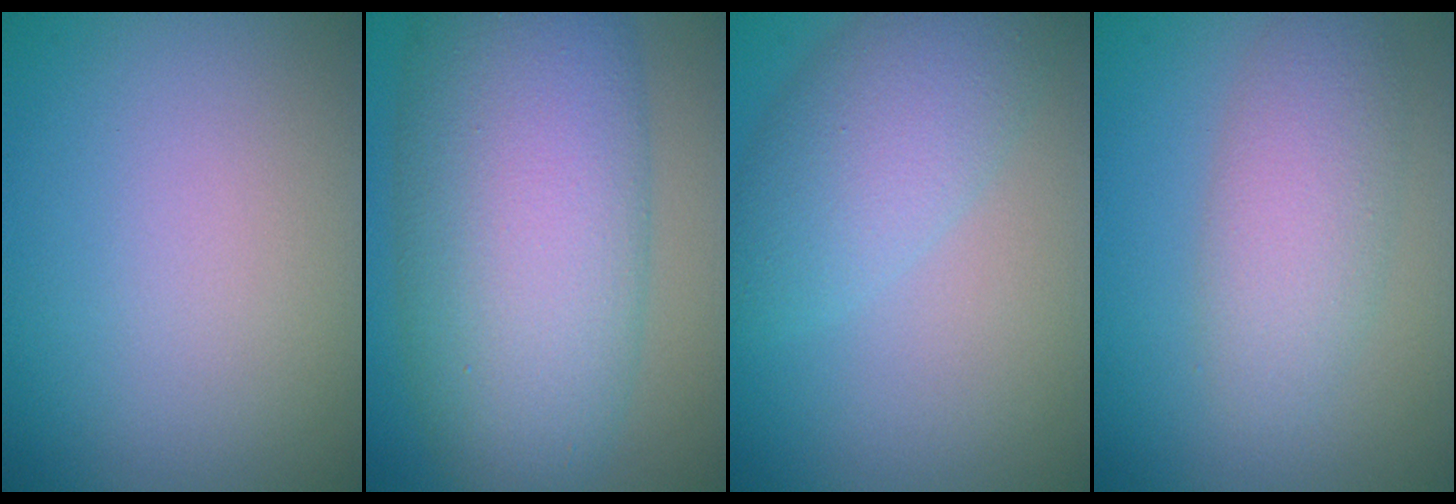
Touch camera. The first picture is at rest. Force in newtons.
{"total": 12.2, "press": 12.2, "slide": 0.2}
{"total": 4.7, "press": 4.7, "slide": 0.1}
{"total": 3.8, "press": 3.8, "slide": 0.1}